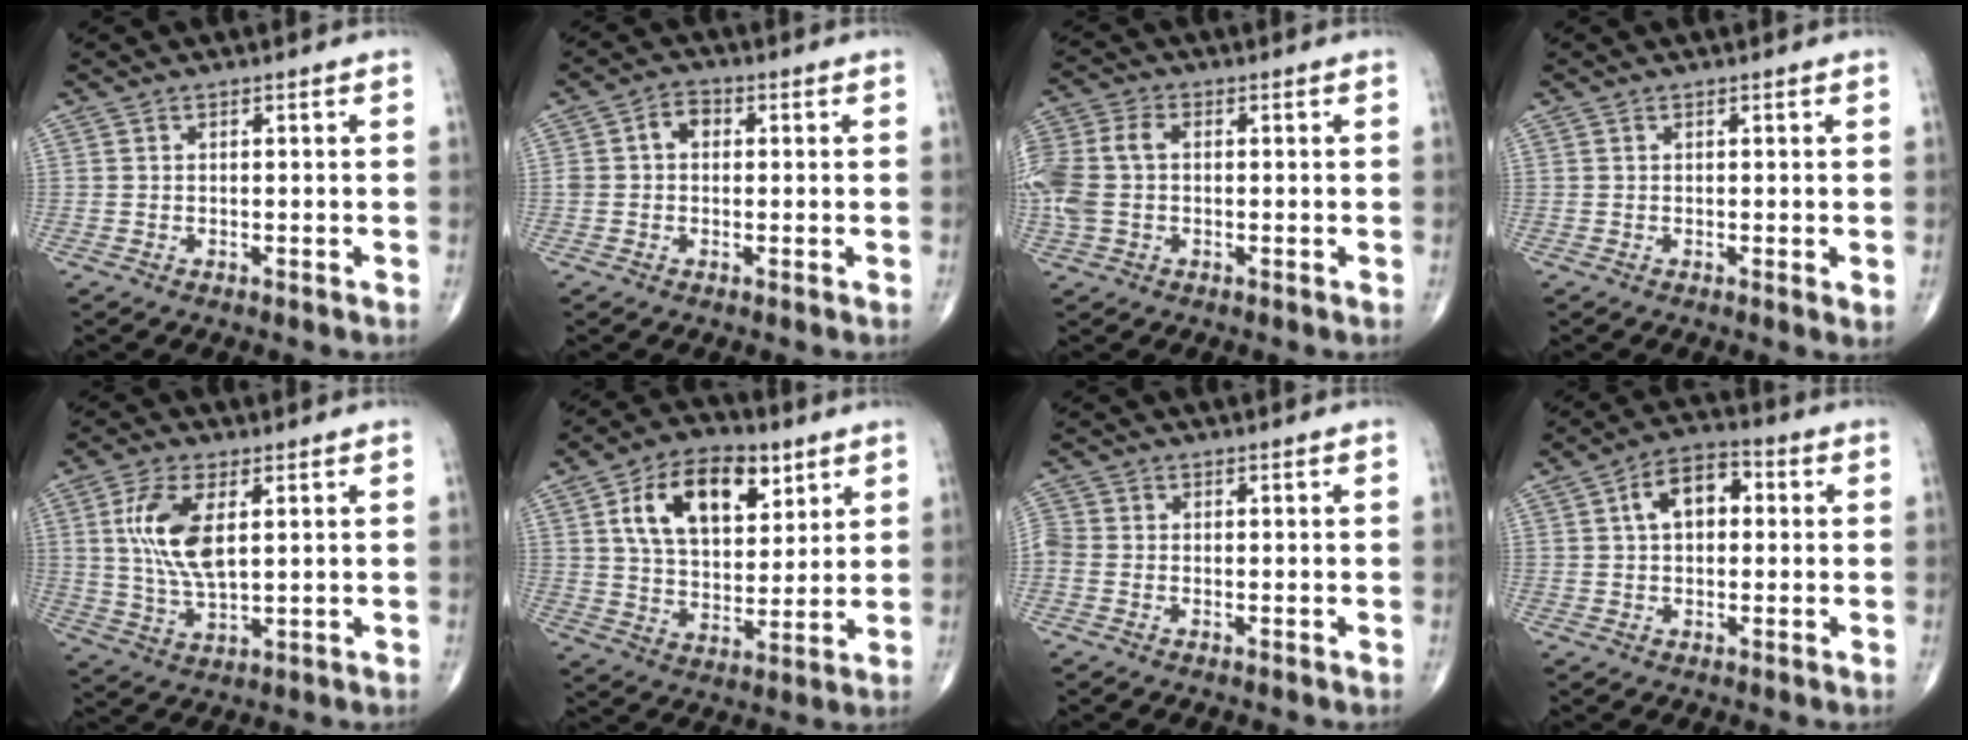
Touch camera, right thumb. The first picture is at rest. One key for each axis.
{"total": 3.9, "fx": 0.5, "fy": 3.0, "fz": 2.5, "tx": -0.032, "ty": 0.018, "tz": 0.002}
{"total": 10.5, "fx": -0.1, "fy": 7.2, "fz": 7.7, "tx": -0.197, "ty": 0.026, "tz": -0.002}
{"total": 1.3, "fx": 0.2, "fy": 0.3, "fz": 1.2, "tx": -0.022, "ty": -0.006, "tz": 0.002}
{"total": 11.0, "fx": 2.6, "fy": 4.9, "fz": 9.5, "tx": -0.195, "ty": -0.012, "tz": 0.056}
{"total": 16.9, "fx": 7.0, "fy": 10.1, "fz": 11.6, "tx": -0.155, "ty": -0.020, "tz": 0.123}
{"total": 2.7, "fx": -0.8, "fy": 2.0, "fz": 1.6, "tx": -0.043, "ty": 0.005, "tz": -0.024}
{"total": 8.2, "fx": 1.4, "fy": 5.1, "fz": 6.2, "tx": -0.087, "ty": 0.023, "tz": 0.014}